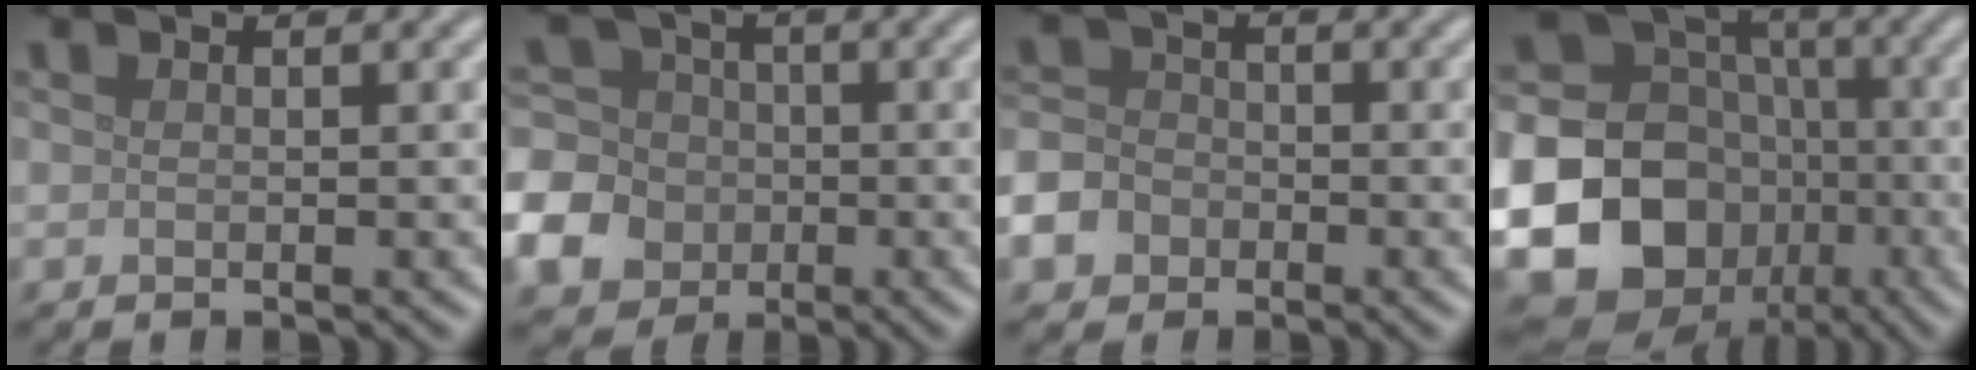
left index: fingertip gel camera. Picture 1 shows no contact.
{"total": 8.5, "force": [-3.0, 7.4, 2.8], "torque": [-0.070, -0.012, -0.081]}
{"total": 4.9, "force": [-2.6, 3.9, 1.6], "torque": [-0.023, -0.012, -0.056]}
{"total": 22.8, "force": [-6.6, 20.3, 8.2], "torque": [-0.202, -0.035, -0.149]}